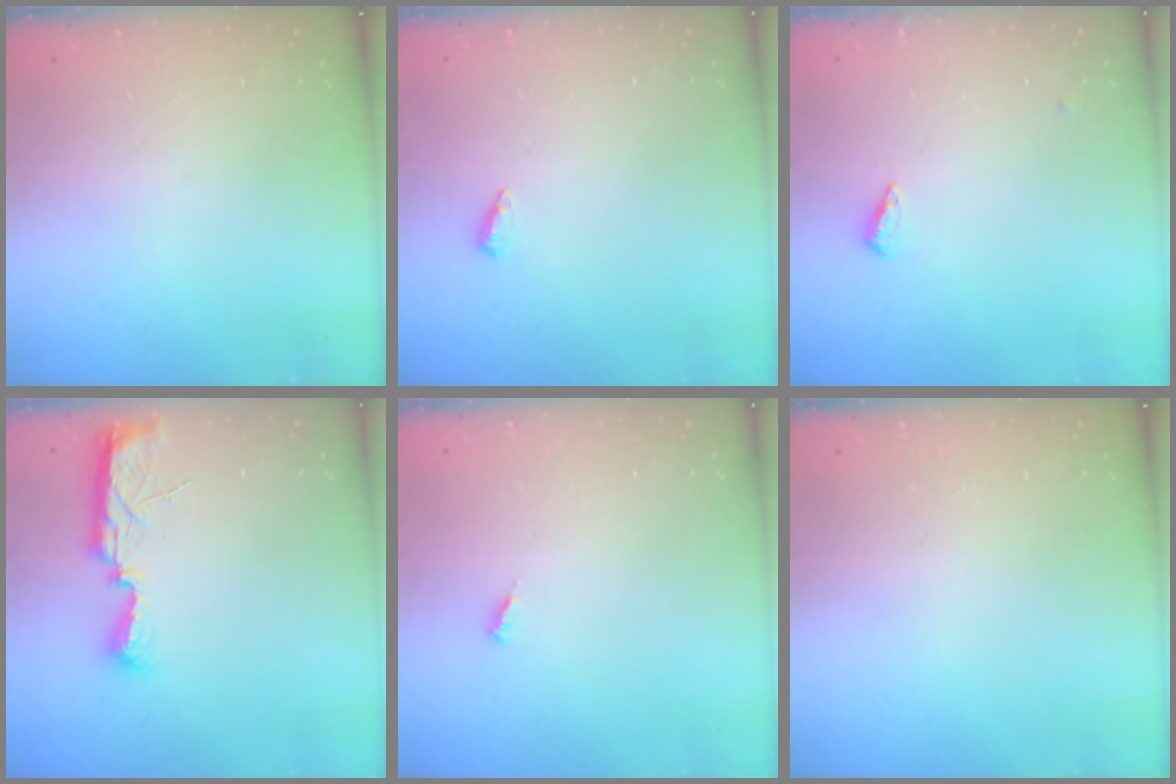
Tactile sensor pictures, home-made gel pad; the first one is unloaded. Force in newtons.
{"total": 3.4, "press": 3.3, "slide": 0.5}
{"total": 3.5, "press": 3.5, "slide": 0.4}
{"total": 7.9, "press": 7.8, "slide": 0.8}
{"total": 3.2, "press": 3.2, "slide": 0.3}
{"total": 0.0}